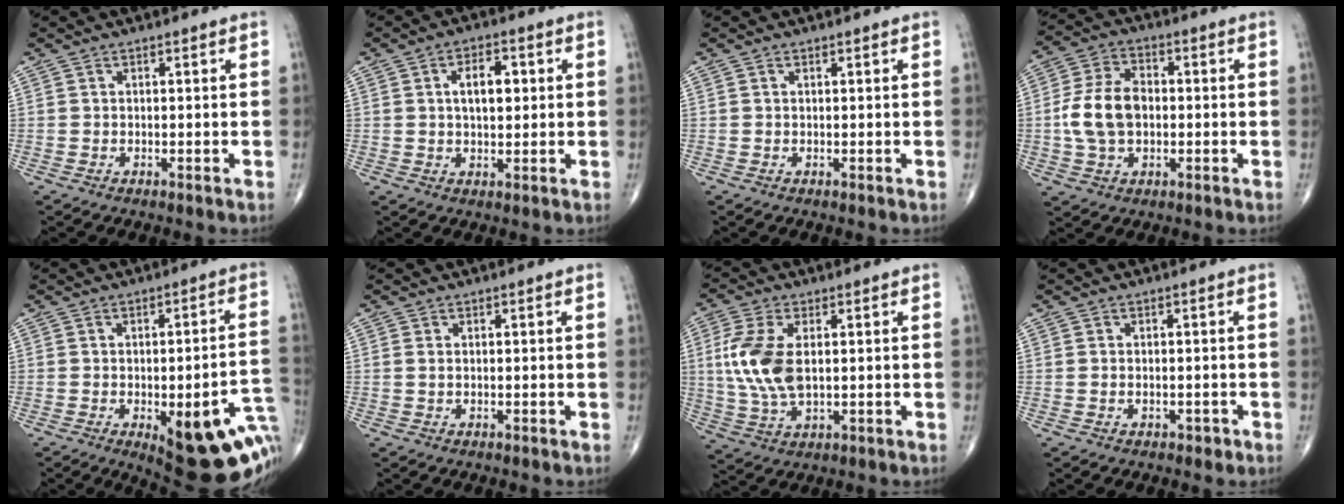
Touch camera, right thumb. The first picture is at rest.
{"total": 6.3, "force": [1.1, 3.5, 5.2], "torque": [-0.067, 0.006, 0.017]}
{"total": 0.0}
{"total": 10.9, "force": [-0.6, 7.3, 8.1], "torque": [-0.147, 0.019, -0.015]}
{"total": 22.2, "force": [-7.3, 8.0, 19.4], "torque": [-0.175, 0.018, -0.070]}
{"total": 0.6, "force": [0.1, 0.3, 0.5], "torque": [-0.013, 0.000, 0.004]}
{"total": 10.6, "force": [1.3, 5.6, 9.0], "torque": [-0.202, -0.005, 0.029]}
{"total": 1.7, "force": [-0.7, 1.1, 1.0], "torque": [-0.018, 0.012, -0.004]}